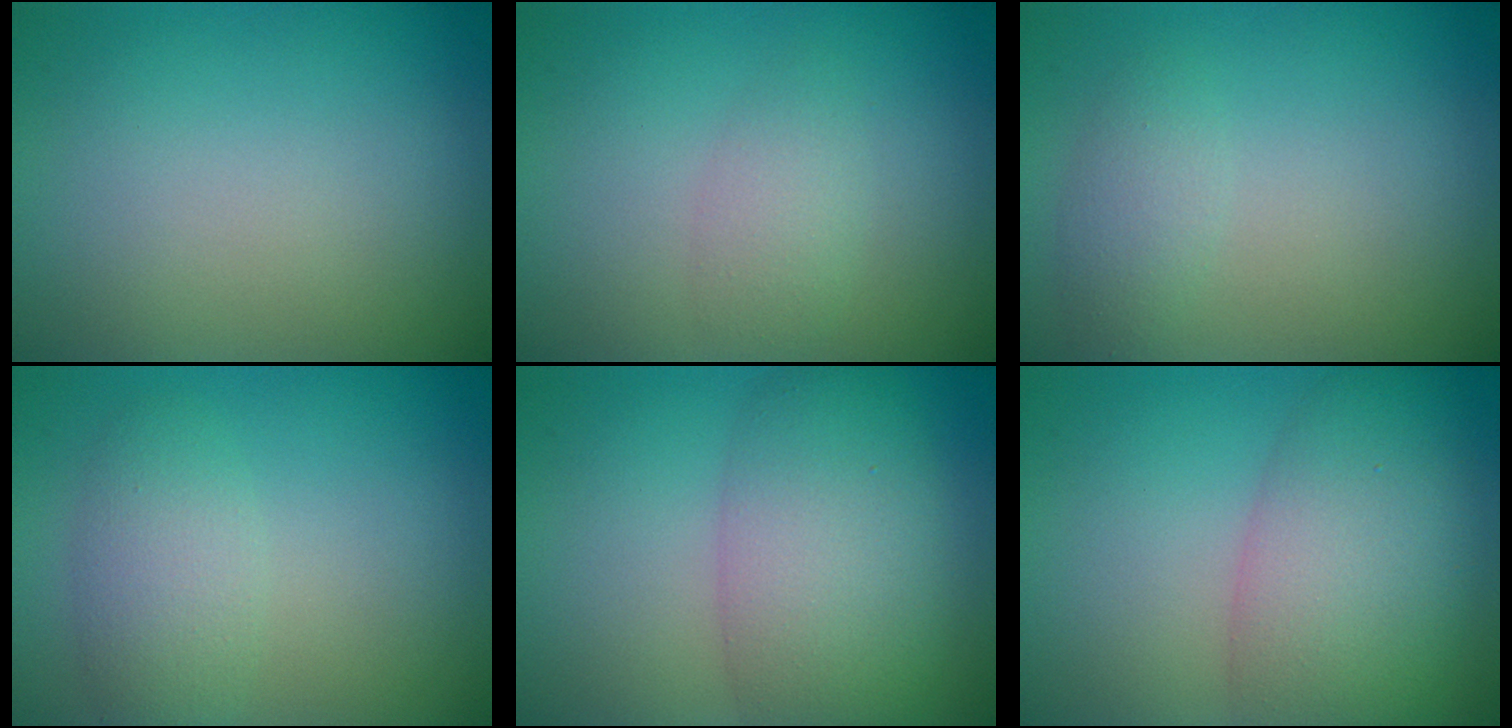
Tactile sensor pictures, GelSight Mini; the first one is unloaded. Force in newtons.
{"total": 2.1, "press": 2.1, "slide": 0.1}
{"total": 1.4, "press": 1.4, "slide": 0.1}
{"total": 2.7, "press": 2.7, "slide": 0.1}
{"total": 6.6, "press": 6.6, "slide": 0.2}
{"total": 7.1, "press": 7.1, "slide": 0.4}